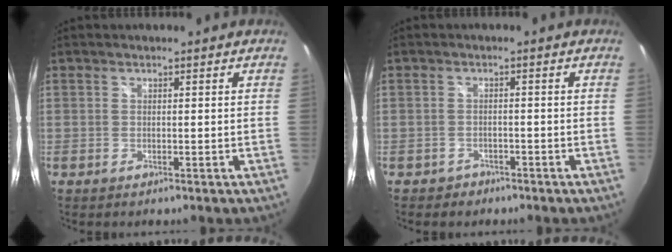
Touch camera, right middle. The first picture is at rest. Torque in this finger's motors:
{"motor_torque": [-0.41, -0.04, 0.05, -0.01]}